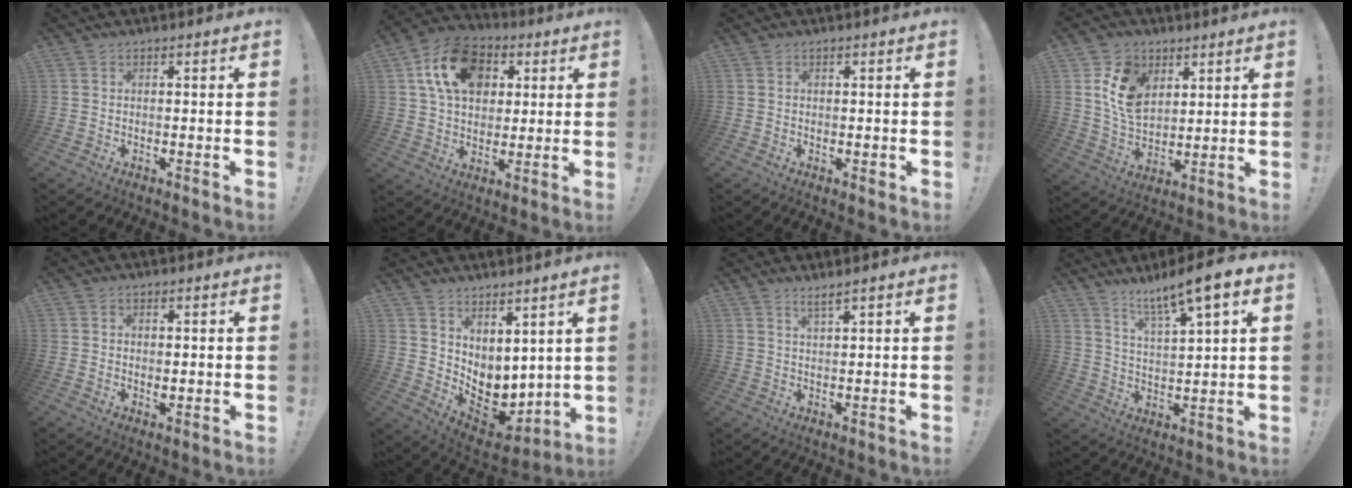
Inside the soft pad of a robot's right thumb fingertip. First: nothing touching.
{"total": 17.1, "force": [6.0, 12.3, 10.3], "torque": [-0.156, -0.007, 0.114]}
{"total": 0.6, "force": [-0.1, 0.4, 0.5], "torque": [-0.004, -0.001, -0.001]}
{"total": 12.8, "force": [5.7, 9.4, 6.6], "torque": [-0.121, -0.018, 0.114]}
{"total": 1.3, "force": [-0.2, 1.0, 0.8], "torque": [-0.008, 0.001, -0.003]}
{"total": 7.8, "force": [1.3, 6.7, 3.6], "torque": [-0.017, -0.036, 0.042]}
{"total": 2.7, "force": [2.1, -0.1, 1.8], "torque": [-0.035, -0.008, 0.034]}
{"total": 10.4, "force": [7.9, 0.7, 6.7], "torque": [-0.121, -0.049, 0.130]}